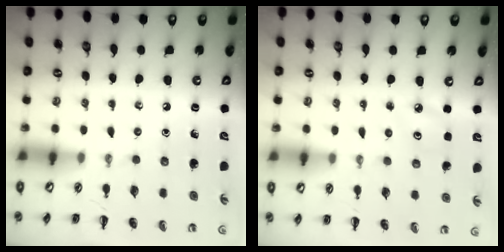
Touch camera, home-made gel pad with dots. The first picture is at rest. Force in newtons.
{"total": 5.5, "press": 5.2, "slide": 1.8}